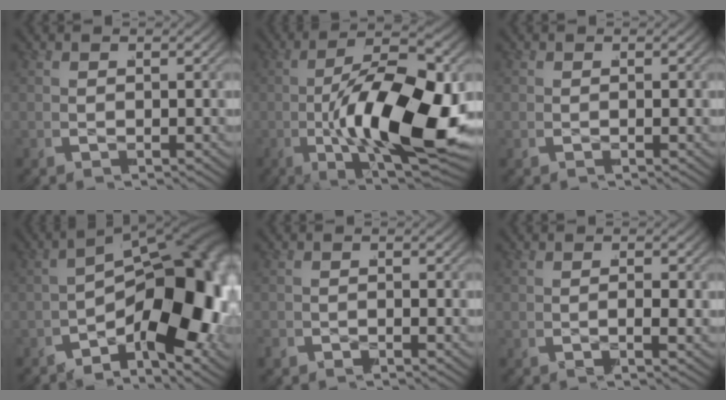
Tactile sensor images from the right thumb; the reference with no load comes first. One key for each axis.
{"total": 18.4, "fx": -3.5, "fy": 8.0, "fz": 16.2, "tx": -0.292, "ty": -0.043, "tz": -0.032}
{"total": 0.0}
{"total": 17.4, "fx": -3.4, "fy": 8.6, "fz": 14.7, "tx": -0.195, "ty": -0.031, "tz": -0.056}
{"total": 0.8, "fx": -0.7, "fy": 0.4, "fz": 0.1, "tx": -0.001, "ty": 0.001, "tz": -0.015}
{"total": 1.0, "fx": -0.4, "fy": 0.2, "fz": 0.9, "tx": -0.014, "ty": -0.001, "tz": -0.009}